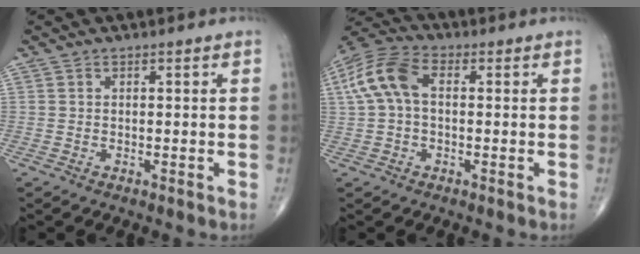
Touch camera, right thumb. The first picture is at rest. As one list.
[{"total": 10.3, "force": [1.2, 6.2, 8.1], "torque": [-0.177, 0.031, 0.016]}]